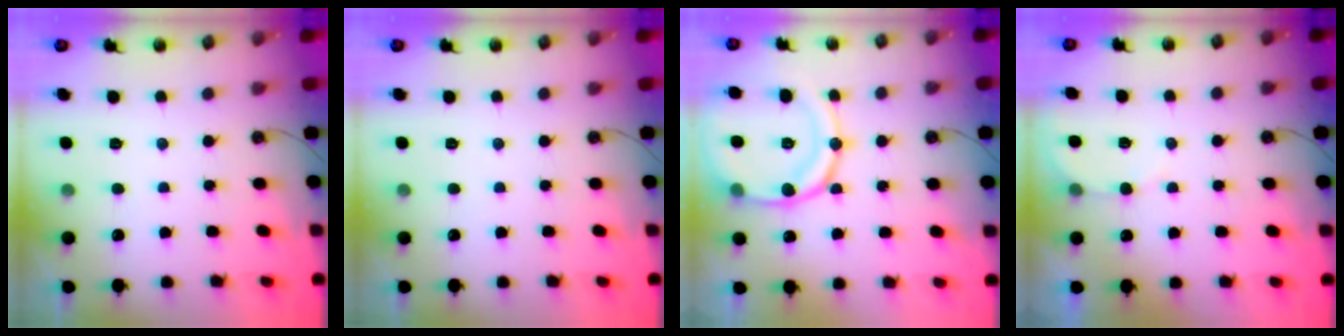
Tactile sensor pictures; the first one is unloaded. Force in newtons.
{"total": 0.0}
{"total": 16.6, "press": 16.5, "slide": 1.9}
{"total": 3.8, "press": 3.4, "slide": 1.6}